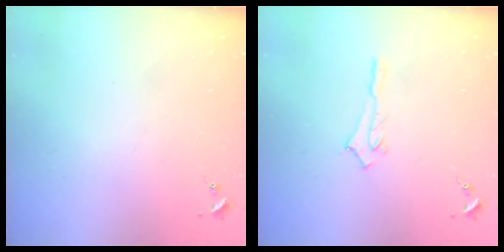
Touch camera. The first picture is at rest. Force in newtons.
{"total": 2.6, "press": 2.6, "slide": 0.4}